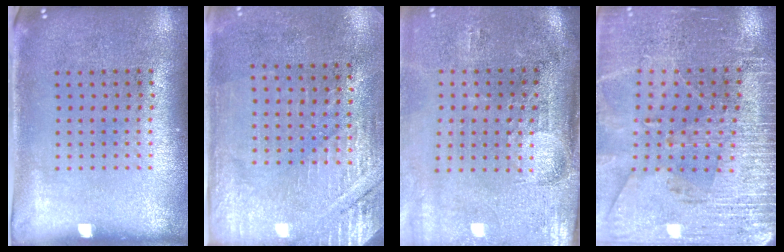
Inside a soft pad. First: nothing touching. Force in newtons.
{"total": 2.9, "press": 2.7, "slide": 1.1}
{"total": 4.6, "press": 3.8, "slide": 2.6}
{"total": 3.2, "press": 3.2, "slide": 0.3}